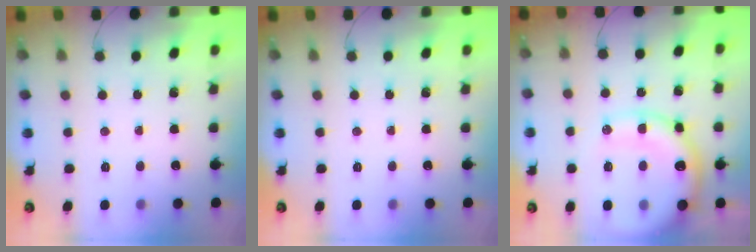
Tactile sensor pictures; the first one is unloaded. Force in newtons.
{"total": 0.0}
{"total": 18.5, "press": 18.1, "slide": 3.8}